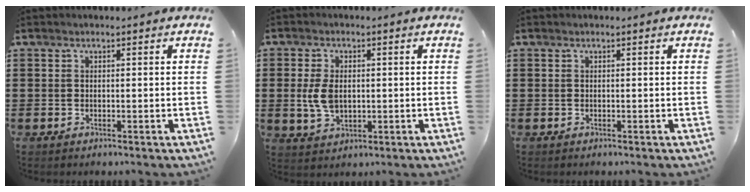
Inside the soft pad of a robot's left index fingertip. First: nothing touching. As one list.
[{"total": 5.1, "force": [0.3, 3.2, 4.0], "torque": [-0.103, 0.001, -0.001]}, {"total": 0.0}]